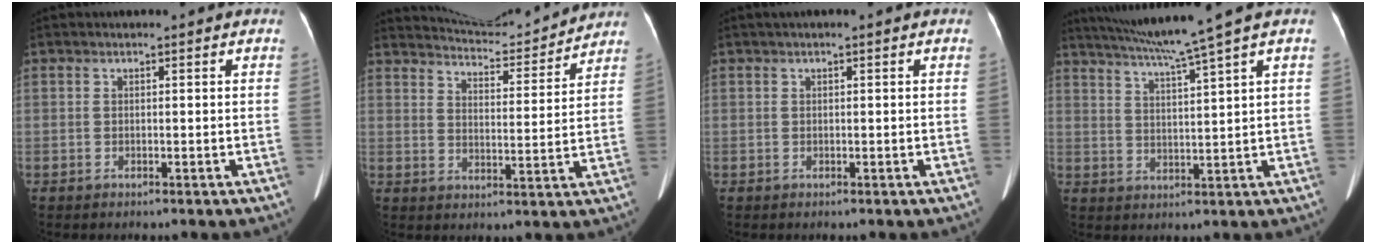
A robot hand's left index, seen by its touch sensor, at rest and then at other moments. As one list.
[{"total": 11.9, "force": [11.7, 0.7, 1.9], "torque": [-0.033, -0.001, 0.164]}, {"total": 1.2, "force": [0.9, 0.2, 0.8], "torque": [-0.010, 0.028, 0.014]}, {"total": 9.5, "force": [7.6, -2.6, 5.0], "torque": [-0.087, -0.003, 0.128]}]